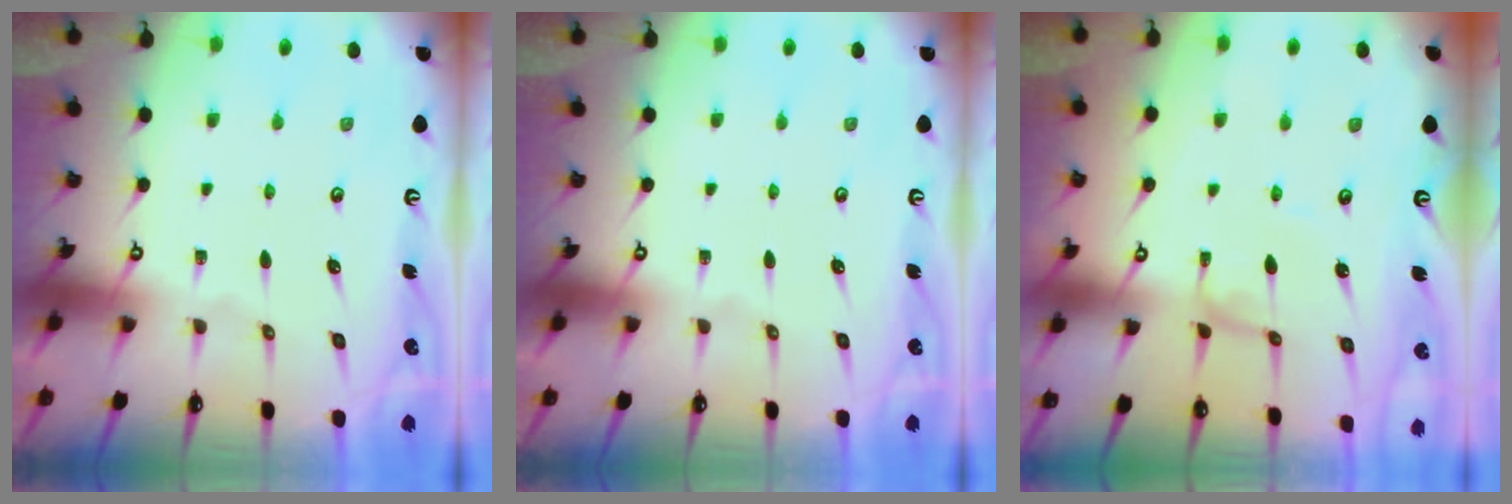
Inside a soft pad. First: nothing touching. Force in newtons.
{"total": 0.0}
{"total": 1.9, "press": 1.9, "slide": 0.0}